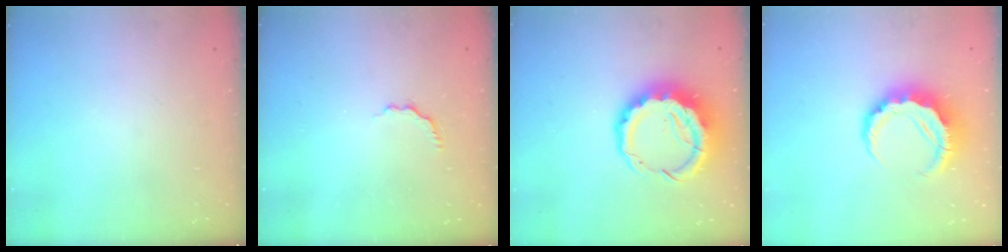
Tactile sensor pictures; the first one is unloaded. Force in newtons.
{"total": 2.5, "press": 2.3, "slide": 1.0}
{"total": 12.5, "press": 12.2, "slide": 3.1}
{"total": 9.1, "press": 9.0, "slide": 1.6}